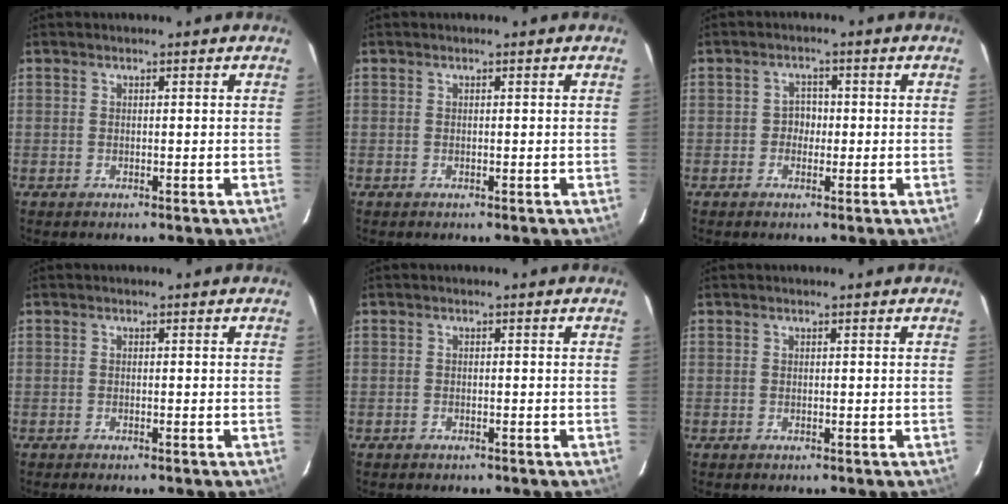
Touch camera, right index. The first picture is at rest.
{"total": 0.0}
{"total": 2.3, "force": [-0.7, 2.1, 0.6], "torque": [-0.008, 0.008, -0.014]}
{"total": 0.5, "force": [-0.5, 0.0, 0.2], "torque": [-0.002, 0.000, -0.010]}
{"total": 1.4, "force": [-1.0, 0.9, 0.2], "torque": [-0.008, 0.002, -0.014]}
{"total": 0.0}